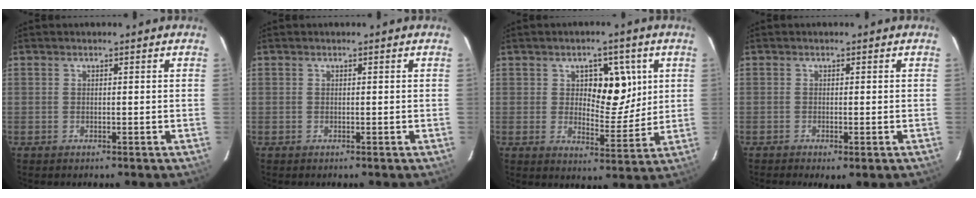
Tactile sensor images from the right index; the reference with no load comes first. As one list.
[{"total": 0.0}, {"total": 8.0, "force": [2.6, 4.2, 6.3], "torque": [-0.081, 0.009, 0.044]}, {"total": 2.6, "force": [-1.4, 0.5, 2.1], "torque": [-0.029, -0.008, -0.018]}]